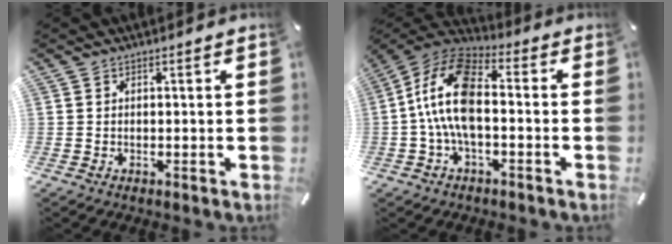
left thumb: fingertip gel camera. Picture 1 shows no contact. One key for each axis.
{"total": 14.1, "fx": -1.6, "fy": 7.0, "fz": 12.1, "tx": -0.256, "ty": 0.009, "tz": -0.030}